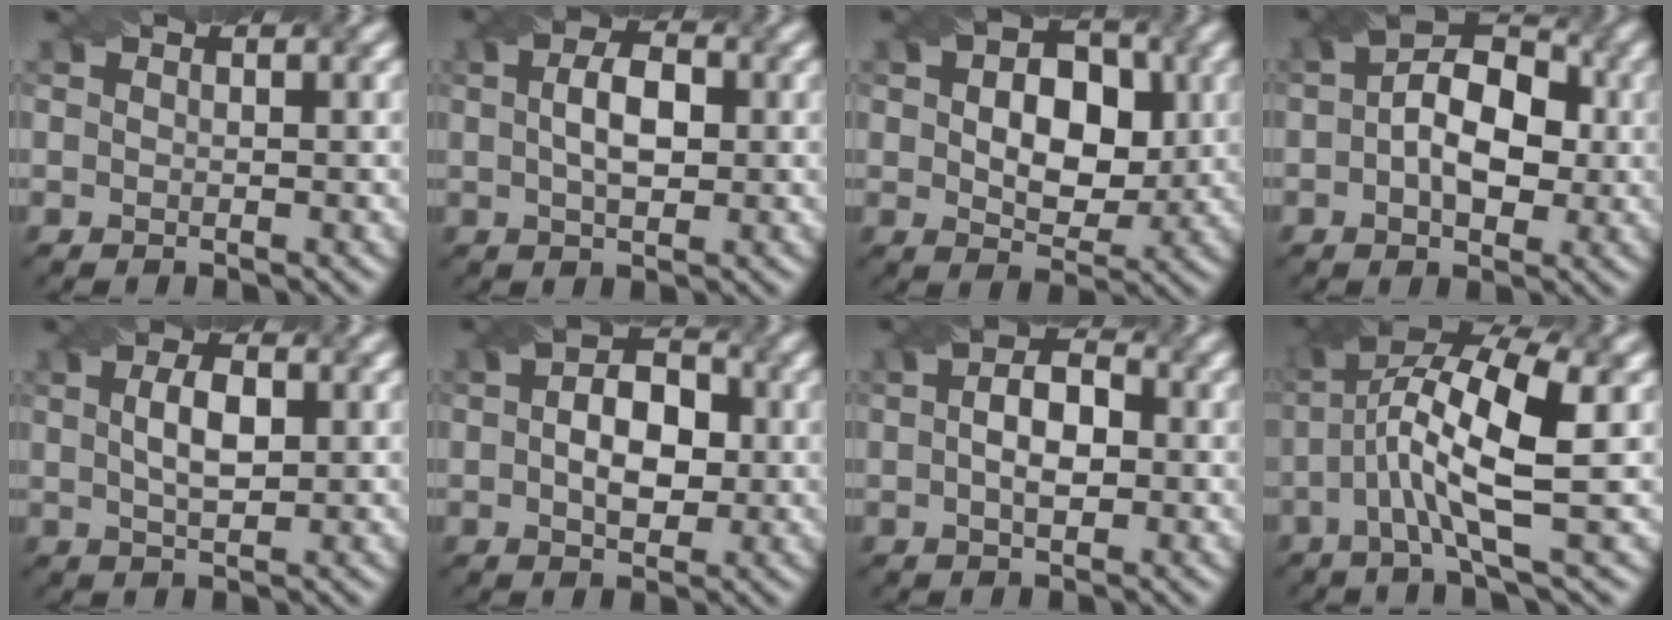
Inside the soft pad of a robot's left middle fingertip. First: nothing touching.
{"total": 3.3, "force": [-0.2, 1.9, 2.6], "torque": [-0.041, 0.007, 0.009]}
{"total": 6.1, "force": [0.0, 4.3, 4.2], "torque": [-0.055, 0.004, 0.012]}
{"total": 6.6, "force": [-0.4, 4.3, 5.1], "torque": [-0.059, 0.018, 0.001]}
{"total": 2.5, "force": [0.0, 1.3, 2.1], "torque": [-0.041, 0.004, 0.016]}
{"total": 5.2, "force": [-0.5, 3.5, 3.7], "torque": [-0.047, 0.010, 0.002]}
{"total": 3.9, "force": [-0.5, 2.5, 2.9], "torque": [-0.035, 0.011, -0.001]}
{"total": 7.9, "force": [-0.4, 2.0, 7.7], "torque": [-0.146, 0.018, 0.005]}